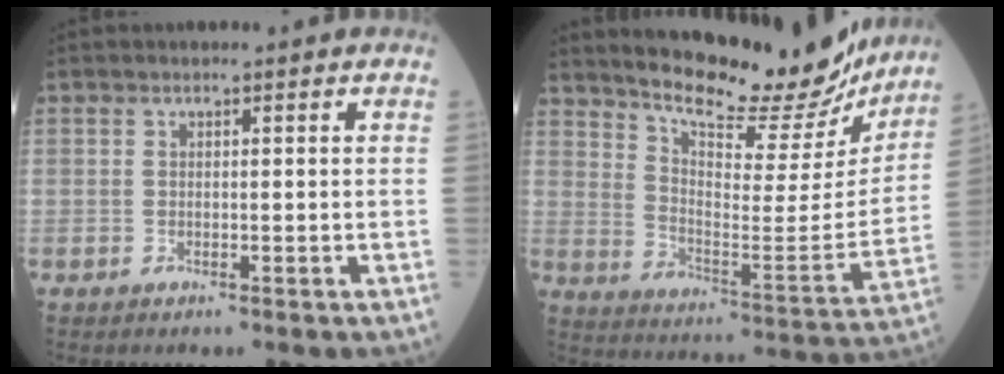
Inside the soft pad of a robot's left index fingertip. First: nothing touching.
{"total": 21.8, "force": [19.8, 4.1, 8.1], "torque": [-0.115, -0.046, 0.276]}